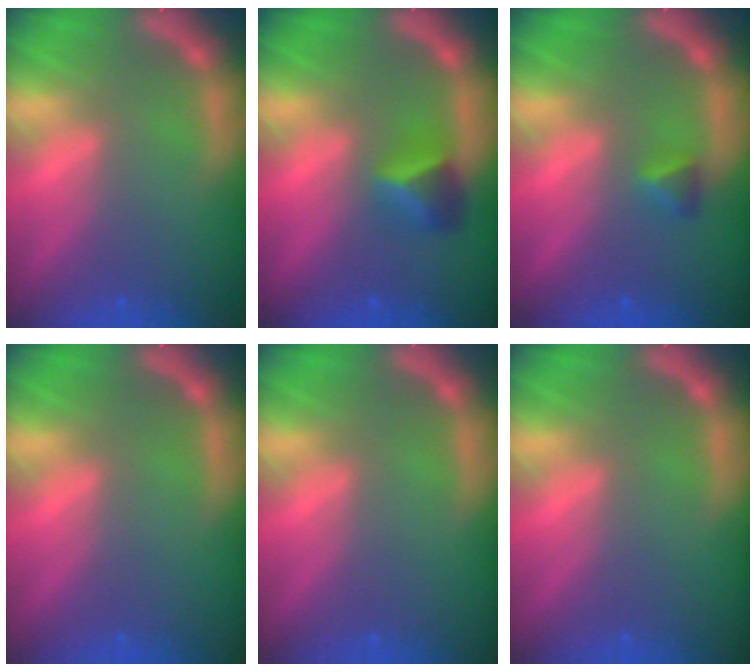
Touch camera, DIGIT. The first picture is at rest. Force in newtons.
{"total": 2.9}
{"total": 1.4}
{"total": 0.0}
{"total": 0.0}
{"total": 0.0}